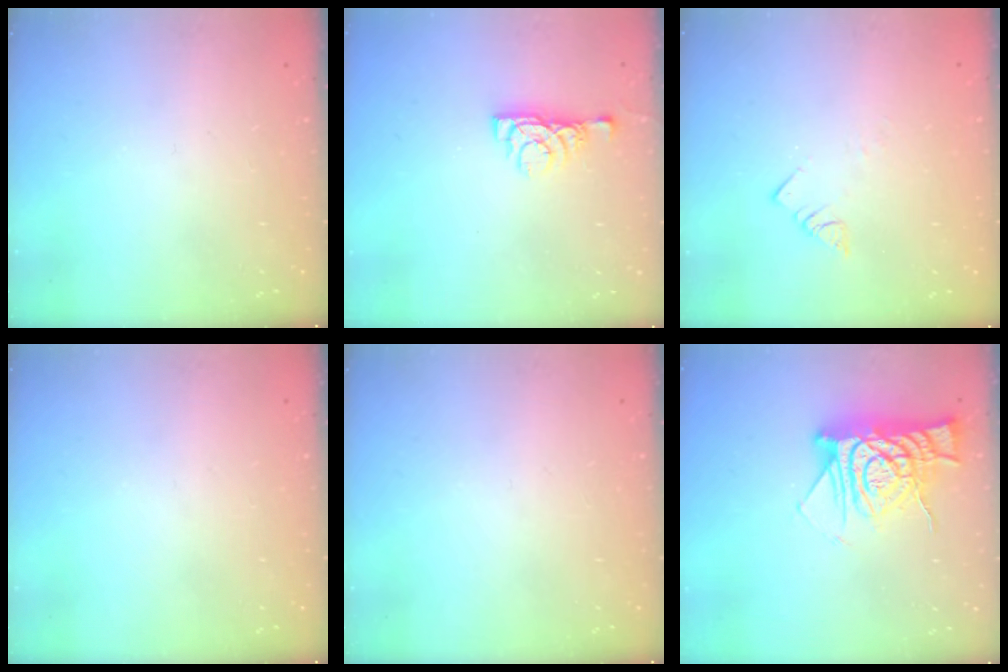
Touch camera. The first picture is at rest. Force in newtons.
{"total": 5.6, "press": 5.5, "slide": 0.8}
{"total": 3.4, "press": 3.3, "slide": 0.4}
{"total": 0.0}
{"total": 0.0}
{"total": 12.5, "press": 12.5, "slide": 1.1}